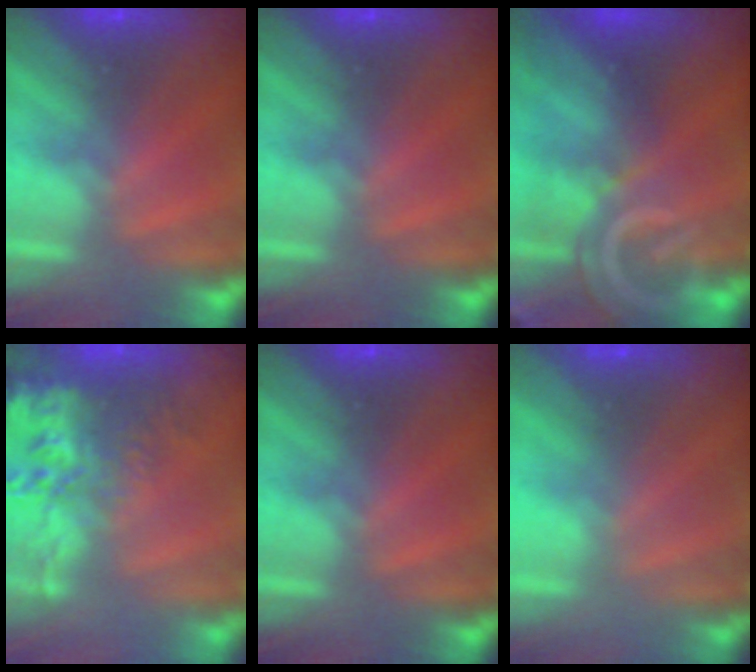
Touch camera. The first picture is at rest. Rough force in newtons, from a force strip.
{"total": 0.0}
{"total": 7.9}
{"total": 7.7}
{"total": 0.0}
{"total": 3.0}